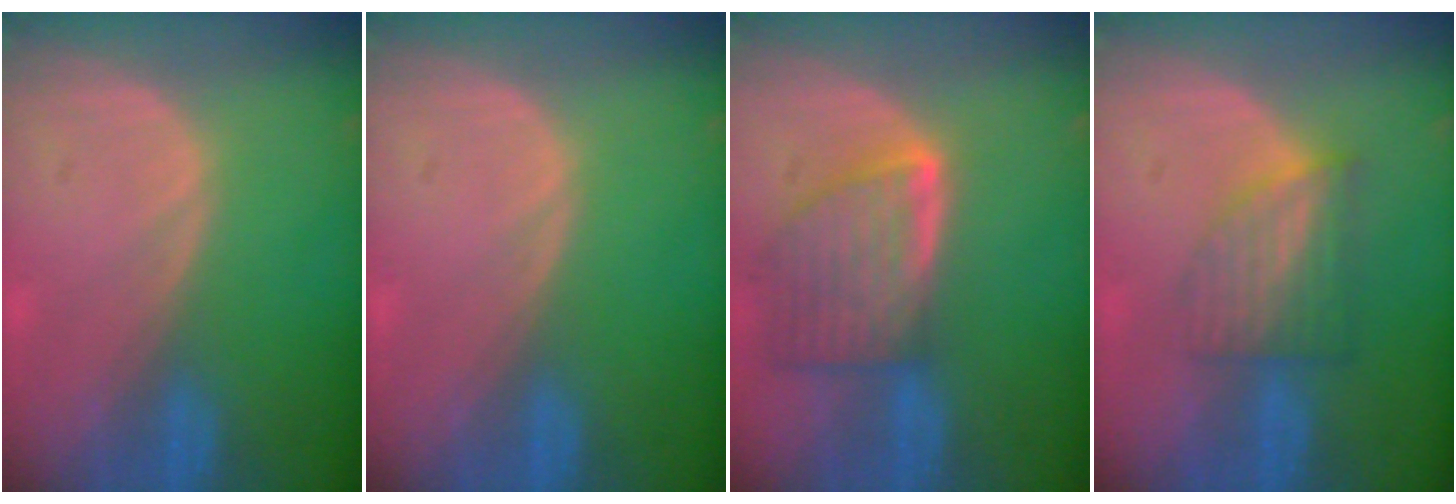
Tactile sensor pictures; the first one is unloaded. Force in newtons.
{"total": 0.0}
{"total": 8.1, "press": 7.3, "slide": 3.4}
{"total": 6.3, "press": 5.6, "slide": 2.9}